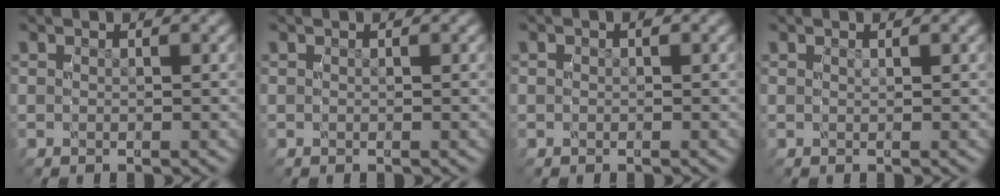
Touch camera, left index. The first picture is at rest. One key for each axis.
{"total": 0.0}
{"total": 0.8, "fx": -0.1, "fy": 0.8, "fz": 0.2, "tx": -0.006, "ty": -0.005, "tz": -0.002}
{"total": 0.0}